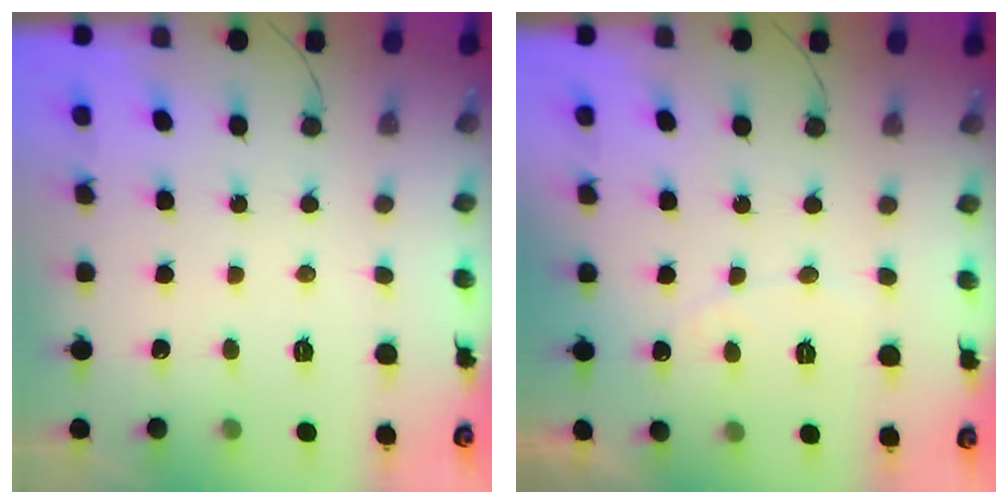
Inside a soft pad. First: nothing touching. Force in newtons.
{"total": 4.2, "press": 4.2, "slide": 0.3}